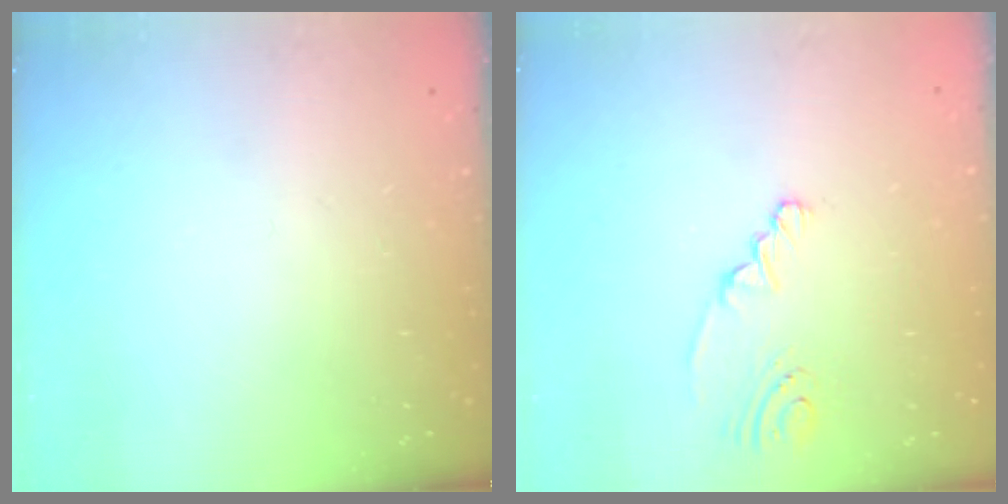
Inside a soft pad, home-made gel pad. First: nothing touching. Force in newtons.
{"total": 2.6, "press": 2.5, "slide": 0.7}